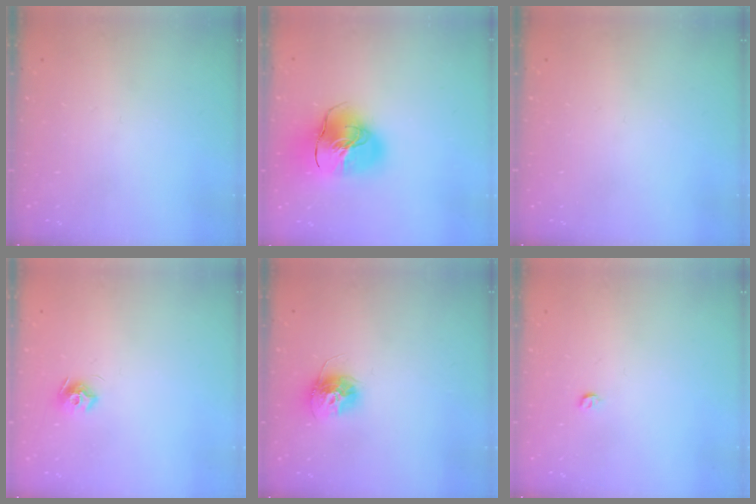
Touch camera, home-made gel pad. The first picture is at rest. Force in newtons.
{"total": 18.1, "press": 17.9, "slide": 2.6}
{"total": 0.0}
{"total": 7.8, "press": 7.8, "slide": 0.2}
{"total": 12.1, "press": 12.1, "slide": 1.1}
{"total": 3.2, "press": 3.2, "slide": 0.4}